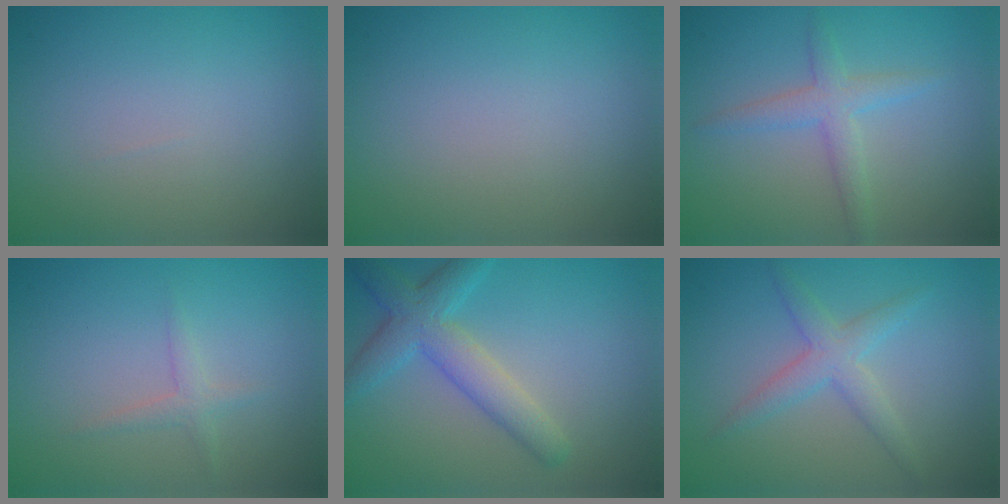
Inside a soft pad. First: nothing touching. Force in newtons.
{"total": 0.0}
{"total": 2.6, "press": 2.6, "slide": 0.0}
{"total": 1.3, "press": 1.3, "slide": 0.1}
{"total": 4.5, "press": 4.5, "slide": 0.3}
{"total": 2.9, "press": 2.9, "slide": 0.0}